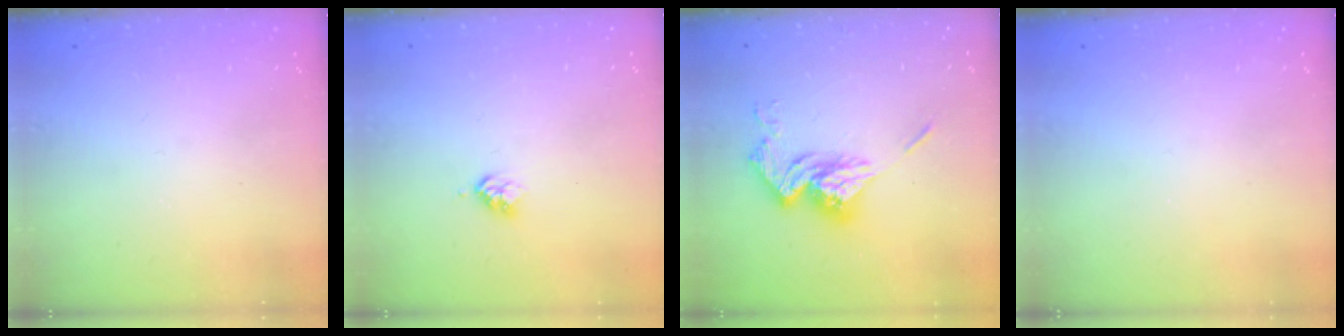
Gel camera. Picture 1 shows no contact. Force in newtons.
{"total": 3.0, "press": 2.9, "slide": 0.4}
{"total": 15.1, "press": 15.0, "slide": 1.5}
{"total": 0.0}